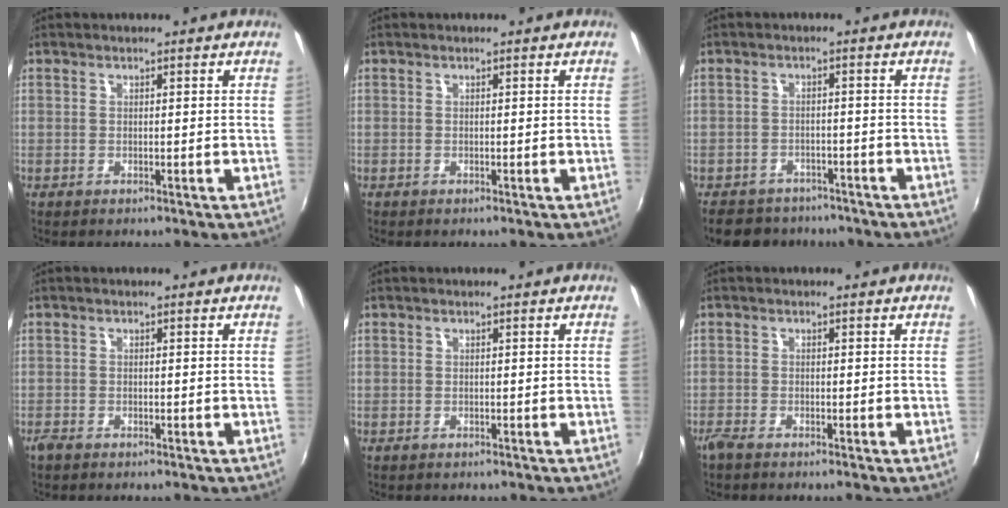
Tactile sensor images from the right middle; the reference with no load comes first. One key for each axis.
{"total": 0.0}
{"total": 10.6, "fx": -8.7, "fy": 5.1, "fz": 3.2, "tx": -0.083, "ty": 0.000, "tz": -0.125}
{"total": 1.6, "fx": -1.4, "fy": 0.7, "fz": 0.5, "tx": -0.017, "ty": -0.004, "tz": -0.028}
{"total": 0.6, "fx": -0.6, "fy": 0.3, "fz": 0.0, "tx": -0.005, "ty": 0.000, "tz": -0.008}
{"total": 2.0, "fx": -1.8, "fy": 0.3, "fz": 0.8, "tx": -0.024, "ty": -0.006, "tz": -0.039}